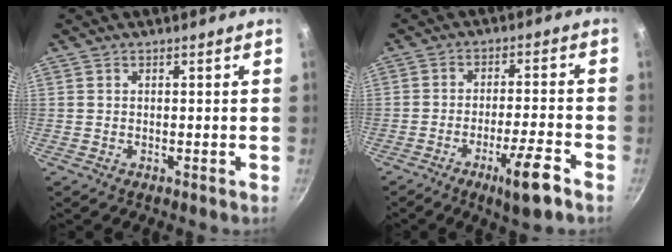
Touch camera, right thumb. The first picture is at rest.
{"total": 8.9, "force": [-5.1, 1.1, 7.3], "torque": [-0.118, 0.028, -0.078]}